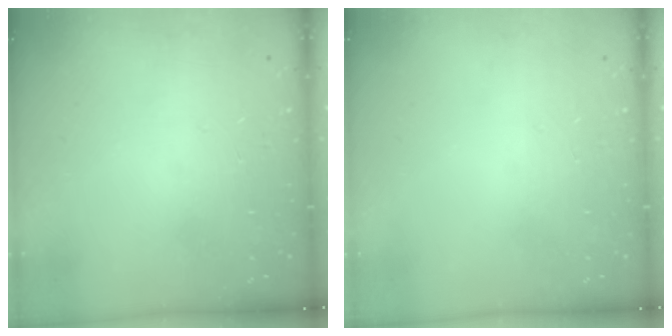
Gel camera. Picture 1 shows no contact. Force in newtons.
{"total": 0.0}